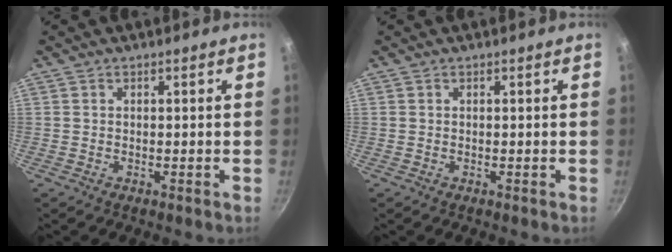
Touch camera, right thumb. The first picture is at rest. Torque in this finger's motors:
{"motor_torque": [-0.01, 0.00, 0.00, 0.00, 0.01]}